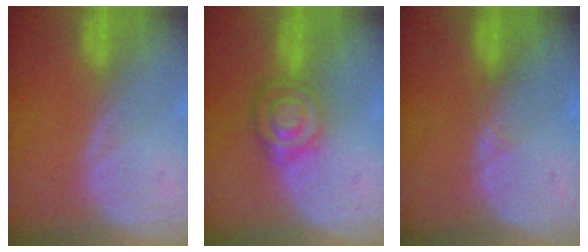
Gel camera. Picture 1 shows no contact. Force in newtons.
{"total": 6.5, "press": 5.7, "slide": 3.2}
{"total": 1.1, "press": 1.0, "slide": 0.6}